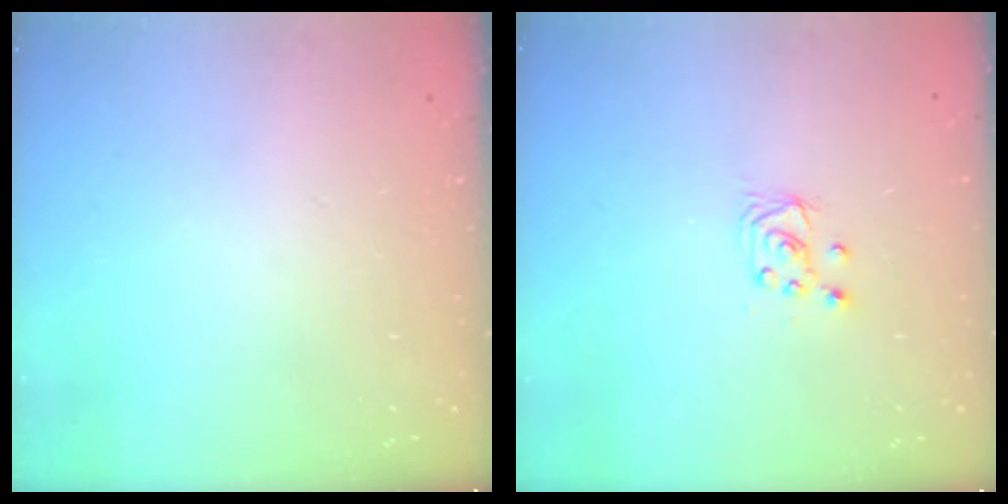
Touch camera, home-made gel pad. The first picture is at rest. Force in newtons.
{"total": 3.4, "press": 3.4, "slide": 0.3}